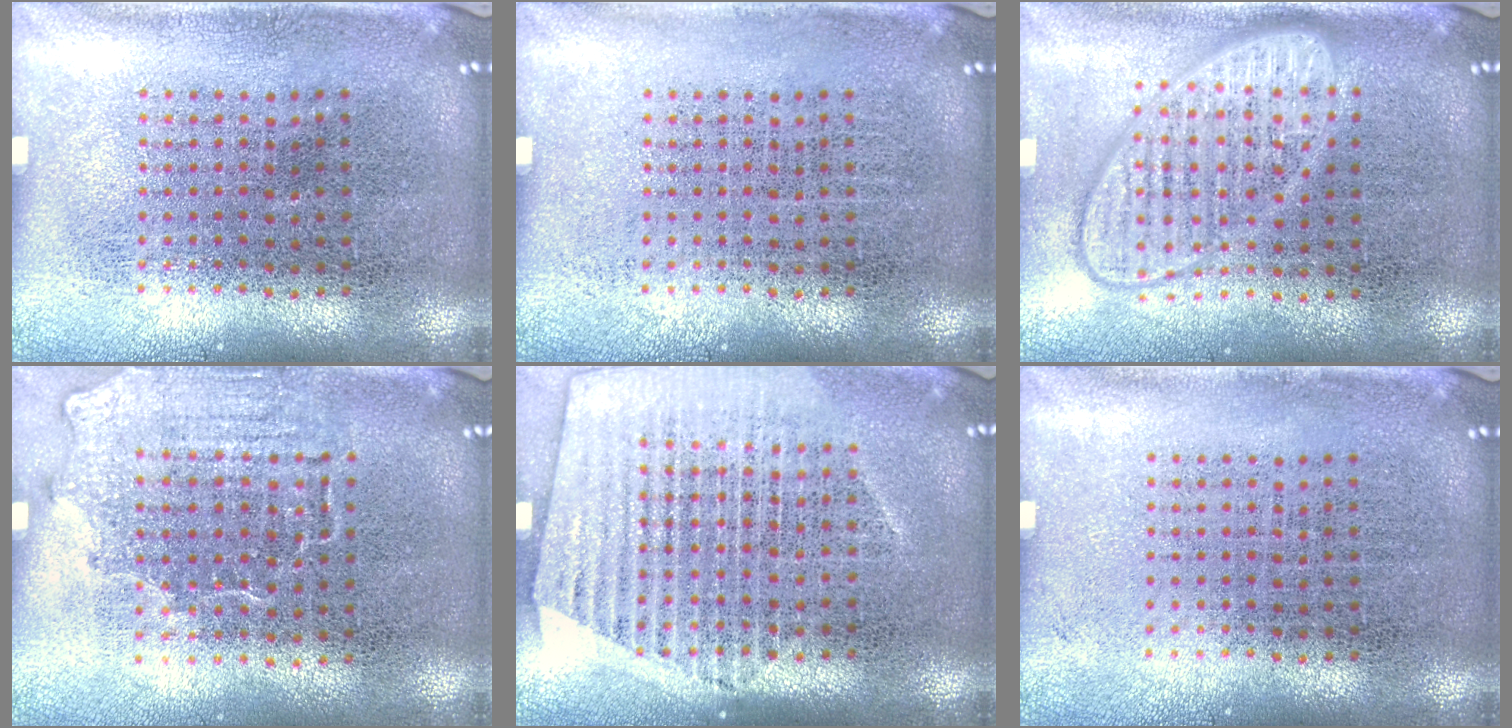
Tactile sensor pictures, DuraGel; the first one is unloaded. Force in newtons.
{"total": 0.0}
{"total": 3.0, "press": 2.9, "slide": 0.5}
{"total": 1.4, "press": 1.2, "slide": 0.7}
{"total": 1.5, "press": 1.3, "slide": 0.6}
{"total": 0.0}